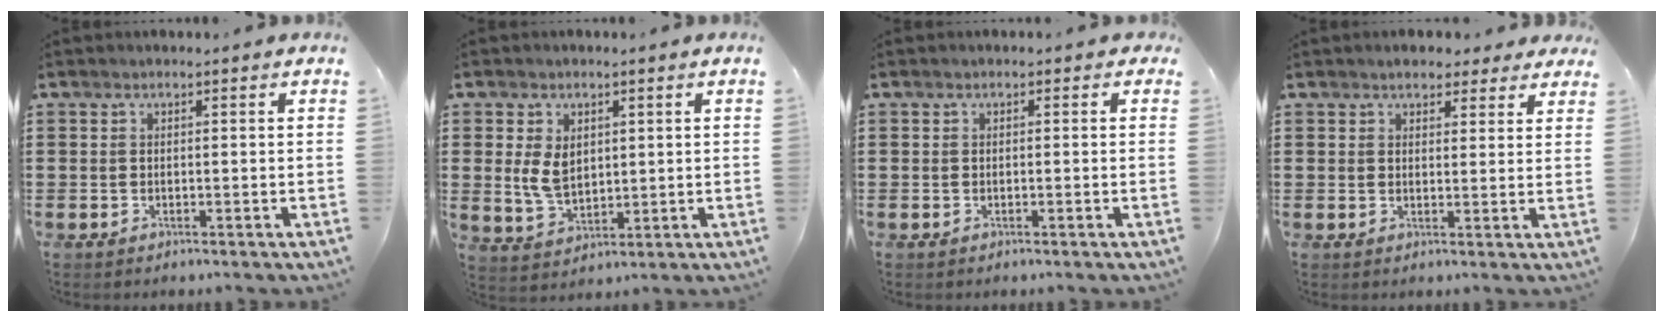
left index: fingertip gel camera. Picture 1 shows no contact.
{"total": 5.5, "force": [1.2, 3.7, 3.9], "torque": [-0.097, 0.005, 0.019]}
{"total": 0.6, "force": [-0.2, 0.5, 0.2], "torque": [-0.005, 0.003, -0.005]}
{"total": 2.9, "force": [2.6, 1.0, 0.7], "torque": [-0.013, -0.003, 0.047]}